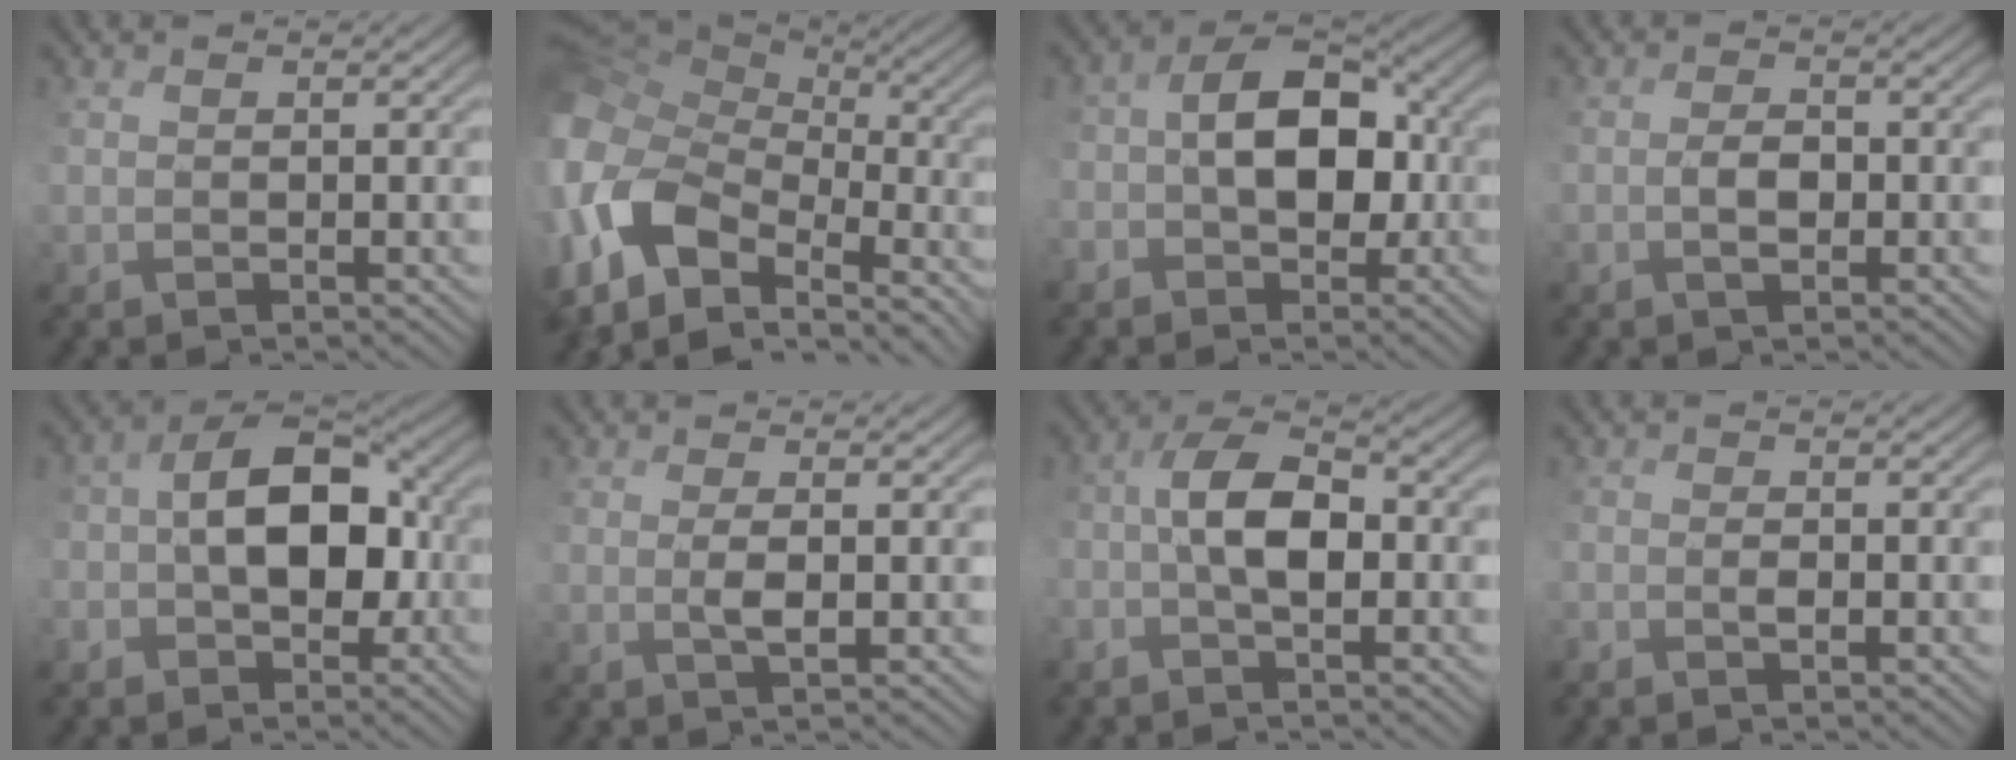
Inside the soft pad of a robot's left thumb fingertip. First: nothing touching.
{"total": 13.6, "force": [-5.3, 8.6, 9.1], "torque": [-0.244, -0.014, -0.083]}
{"total": 8.4, "force": [-0.6, 5.5, 6.3], "torque": [-0.124, 0.003, -0.012]}
{"total": 1.8, "force": [-0.1, 0.7, 1.6], "torque": [-0.019, 0.012, 0.001]}
{"total": 9.3, "force": [-1.1, 5.8, 7.2], "torque": [-0.137, 0.001, -0.024]}
{"total": 1.8, "force": [0.5, -0.4, 1.7], "torque": [-0.036, 0.008, 0.014]}
{"total": 6.1, "force": [-0.9, 2.2, 5.6], "torque": [-0.106, 0.021, -0.024]}
{"total": 1.2, "force": [-0.8, 0.0, 1.0], "torque": [-0.018, 0.005, -0.016]}